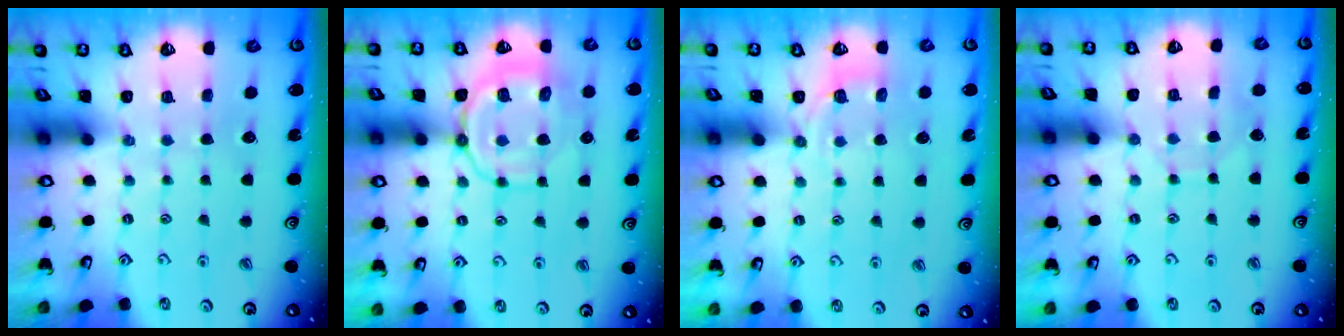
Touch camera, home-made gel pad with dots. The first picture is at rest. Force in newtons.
{"total": 11.3, "press": 11.2, "slide": 1.2}
{"total": 4.2, "press": 3.5, "slide": 2.3}
{"total": 5.0, "press": 5.0, "slide": 0.4}